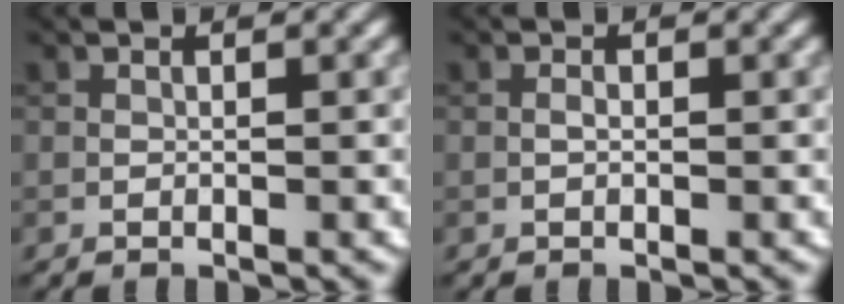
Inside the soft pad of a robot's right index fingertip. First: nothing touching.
{"total": 0.6, "force": [-0.1, 0.3, 0.5], "torque": [-0.011, 0.003, -0.003]}